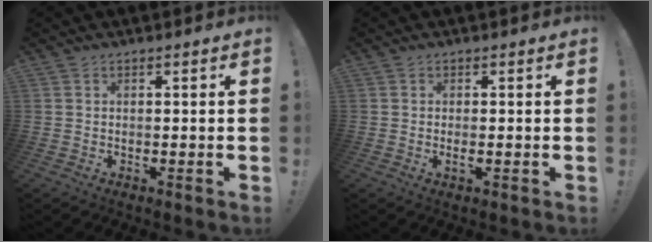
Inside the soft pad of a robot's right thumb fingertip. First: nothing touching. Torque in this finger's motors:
{"motor_torque": [-0.14, 0.02, 0.16, 0.11, -0.08]}